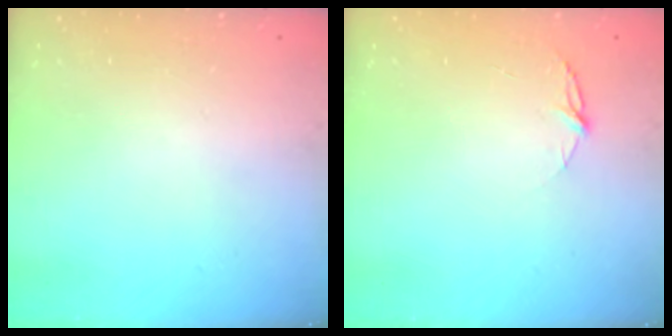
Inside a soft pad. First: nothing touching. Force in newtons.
{"total": 4.8, "press": 4.8, "slide": 0.5}